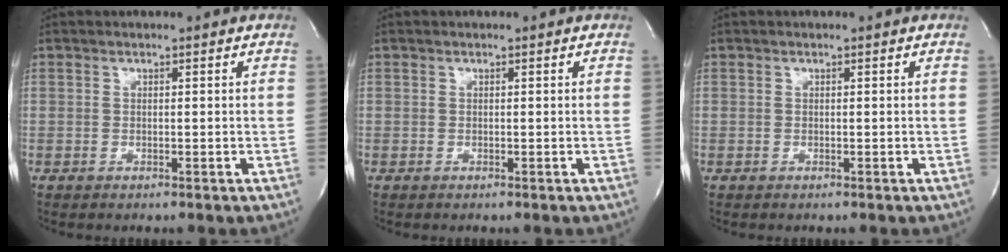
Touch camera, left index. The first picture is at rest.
{"total": 0.0}
{"total": 0.0}